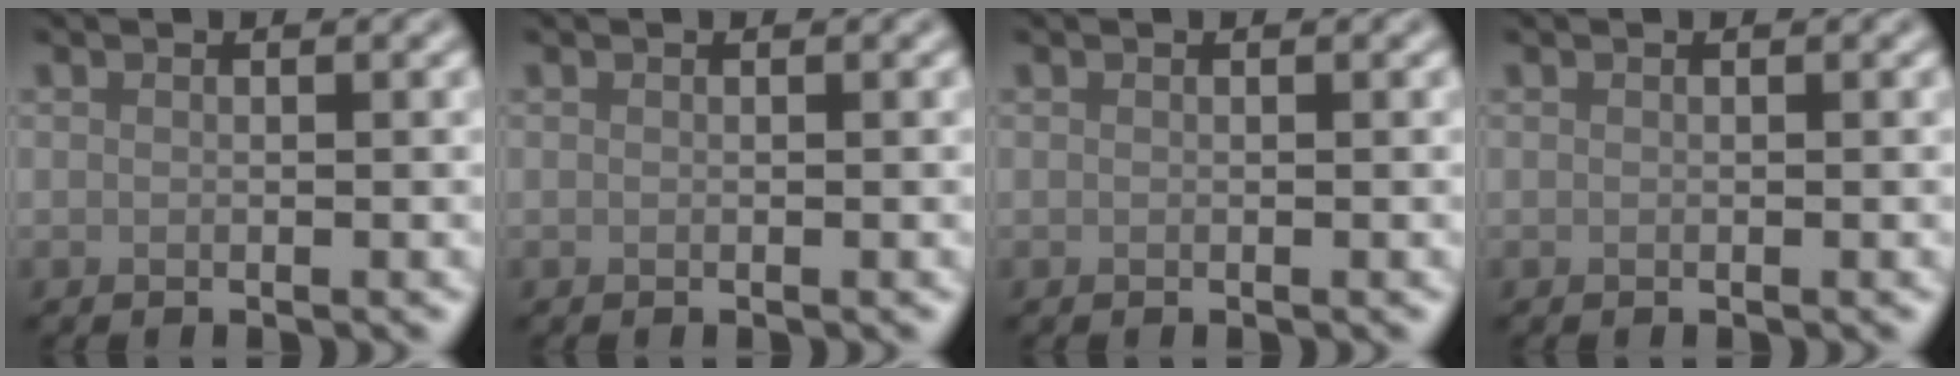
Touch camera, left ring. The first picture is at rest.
{"total": 0.0}
{"total": 0.0}
{"total": 0.0}